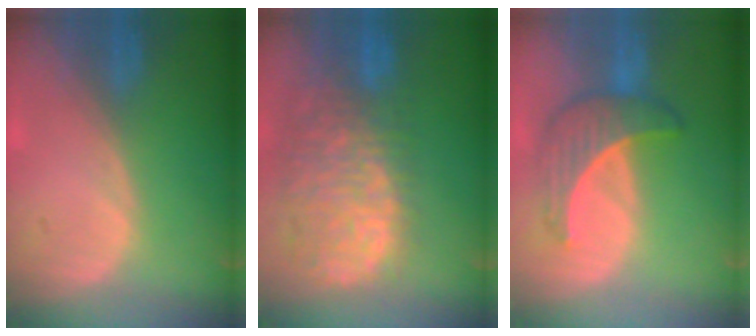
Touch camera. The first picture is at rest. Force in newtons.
{"total": 13.3, "press": 11.0, "slide": 7.5}
{"total": 6.5, "press": 6.4, "slide": 1.0}